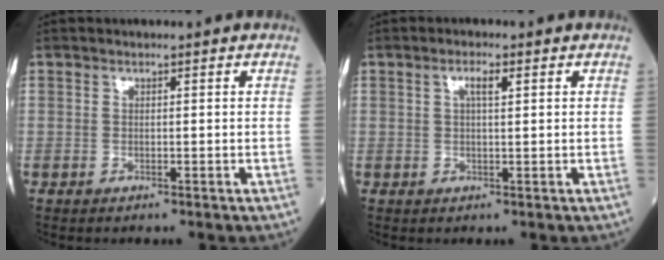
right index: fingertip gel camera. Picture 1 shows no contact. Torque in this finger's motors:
{"motor_torque": [0.10, 0.17, 0.18, 0.06]}